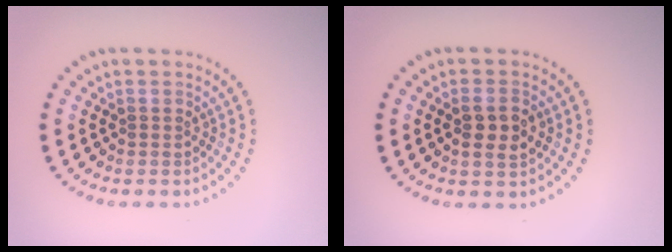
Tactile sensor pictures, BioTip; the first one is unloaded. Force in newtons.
{"total": 2.5, "press": 2.5, "slide": 0.4}